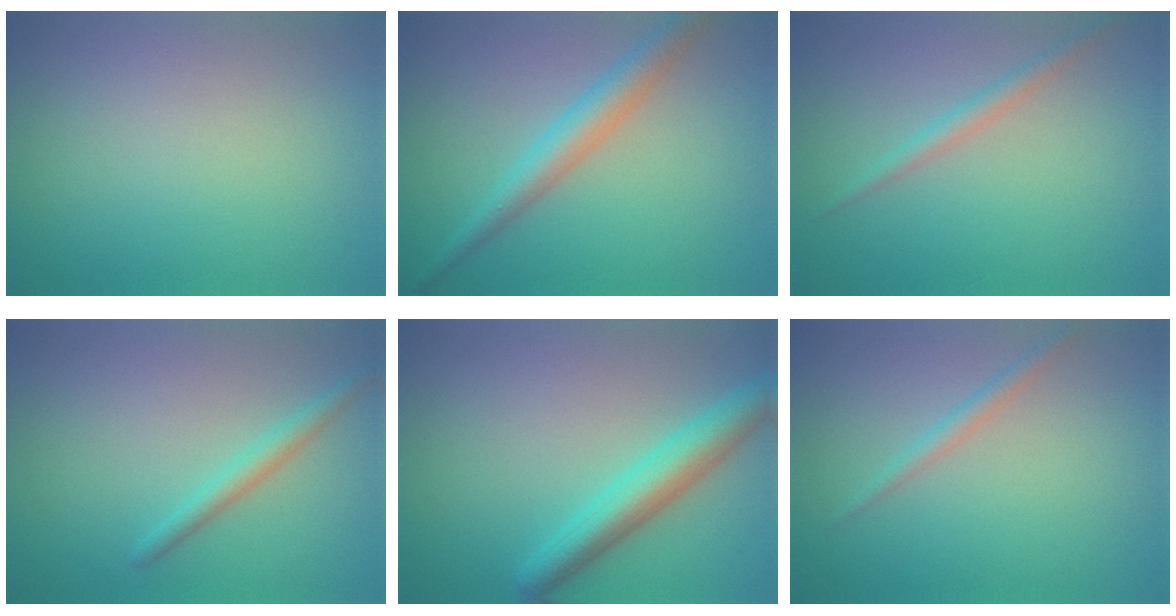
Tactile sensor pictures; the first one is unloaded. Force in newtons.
{"total": 3.8, "press": 3.8, "slide": 0.0}
{"total": 1.6, "press": 1.6, "slide": 0.0}
{"total": 1.9, "press": 1.9, "slide": 0.2}
{"total": 4.5, "press": 4.5, "slide": 0.2}
{"total": 1.4, "press": 1.4, "slide": 0.1}